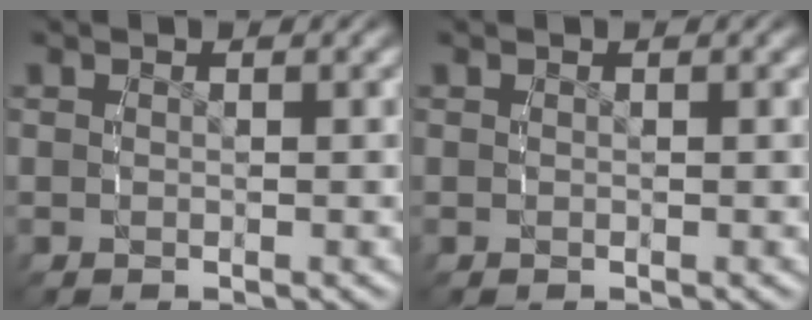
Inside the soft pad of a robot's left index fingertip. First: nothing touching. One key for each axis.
{"total": 0.0}